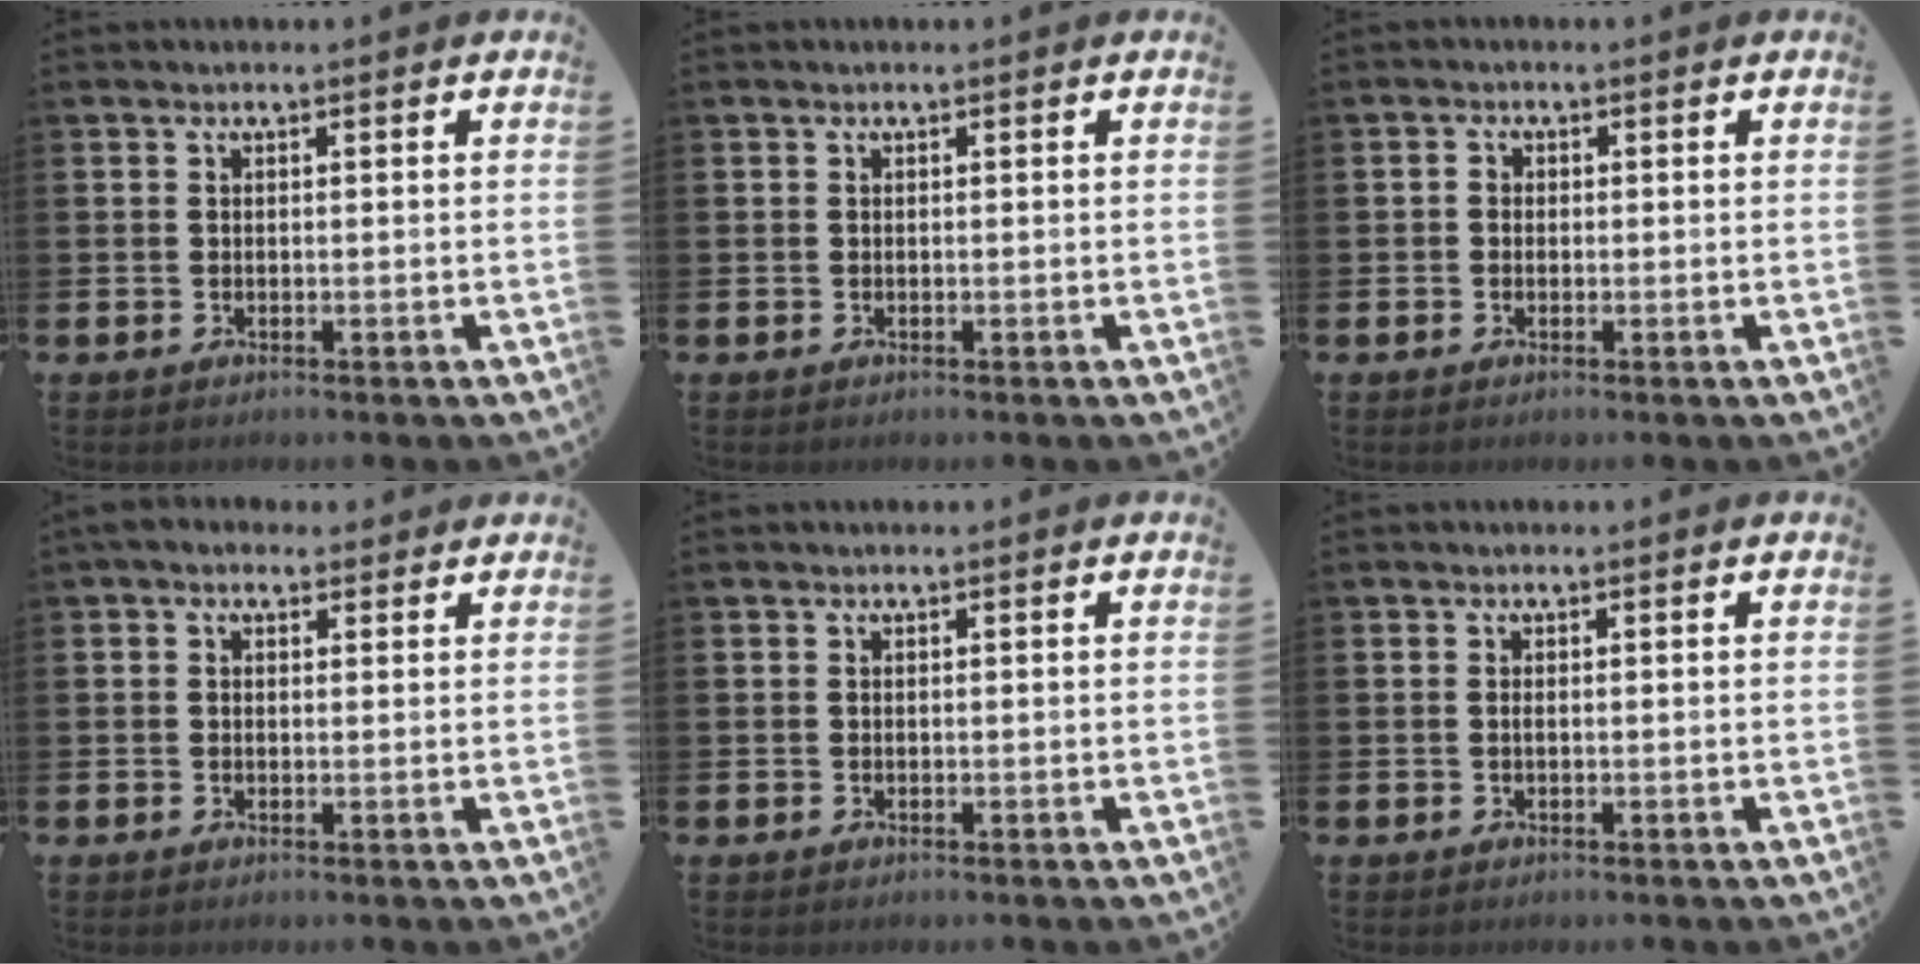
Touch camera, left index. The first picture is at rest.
{"total": 0.0}
{"total": 1.1, "force": [-0.2, 1.0, 0.5], "torque": [-0.005, 0.004, -0.007]}
{"total": 2.0, "force": [1.4, 1.3, 0.6], "torque": [-0.002, 0.001, 0.022]}
{"total": 0.0}
{"total": 0.0}